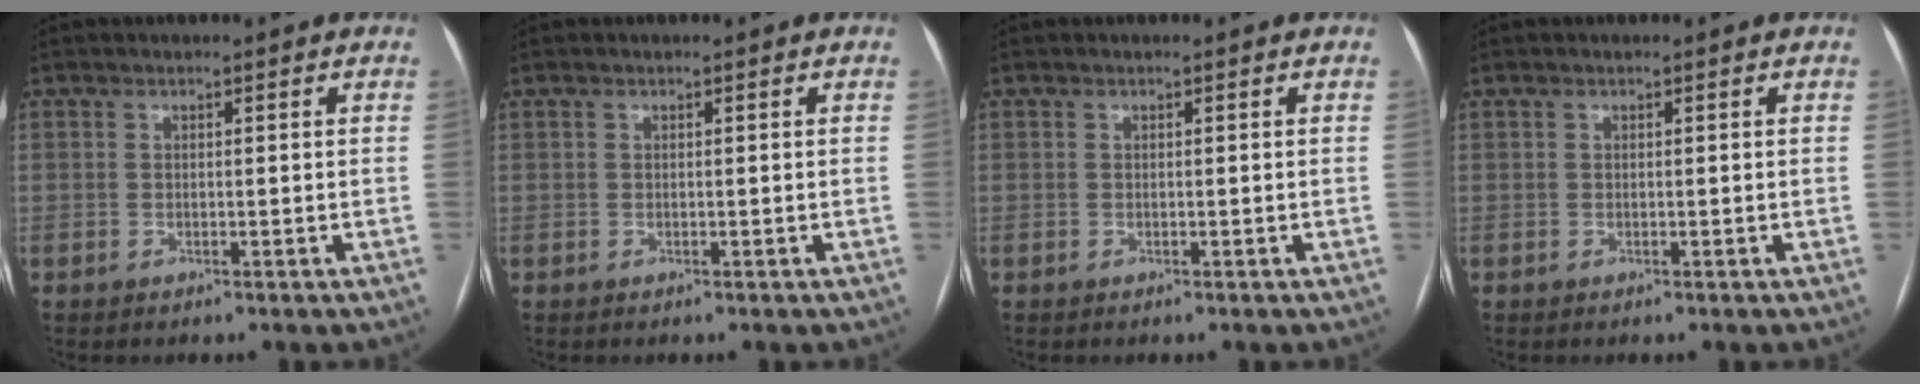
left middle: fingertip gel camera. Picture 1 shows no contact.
{"total": 0.0}
{"total": 0.0}
{"total": 0.0}